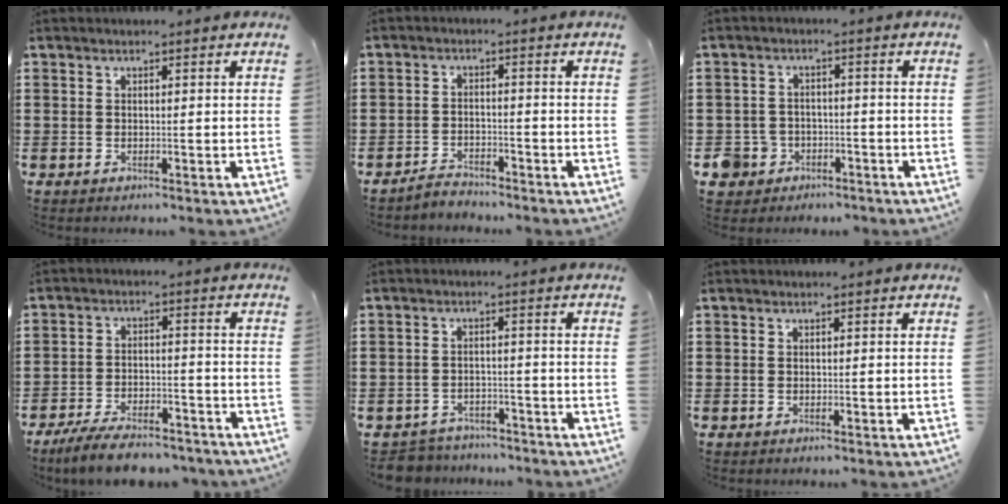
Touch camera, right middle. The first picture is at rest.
{"total": 2.7, "force": [-2.7, 0.4, -0.1], "torque": [-0.006, 0.002, -0.057]}
{"total": 4.2, "force": [-2.7, 3.2, 0.5], "torque": [-0.032, 0.003, -0.060]}
{"total": 6.8, "force": [-6.0, 1.2, 2.9], "torque": [-0.060, 0.001, -0.116]}
{"total": 2.7, "force": [-2.7, 0.5, -0.2], "torque": [-0.005, -0.002, -0.060]}
{"total": 0.0}